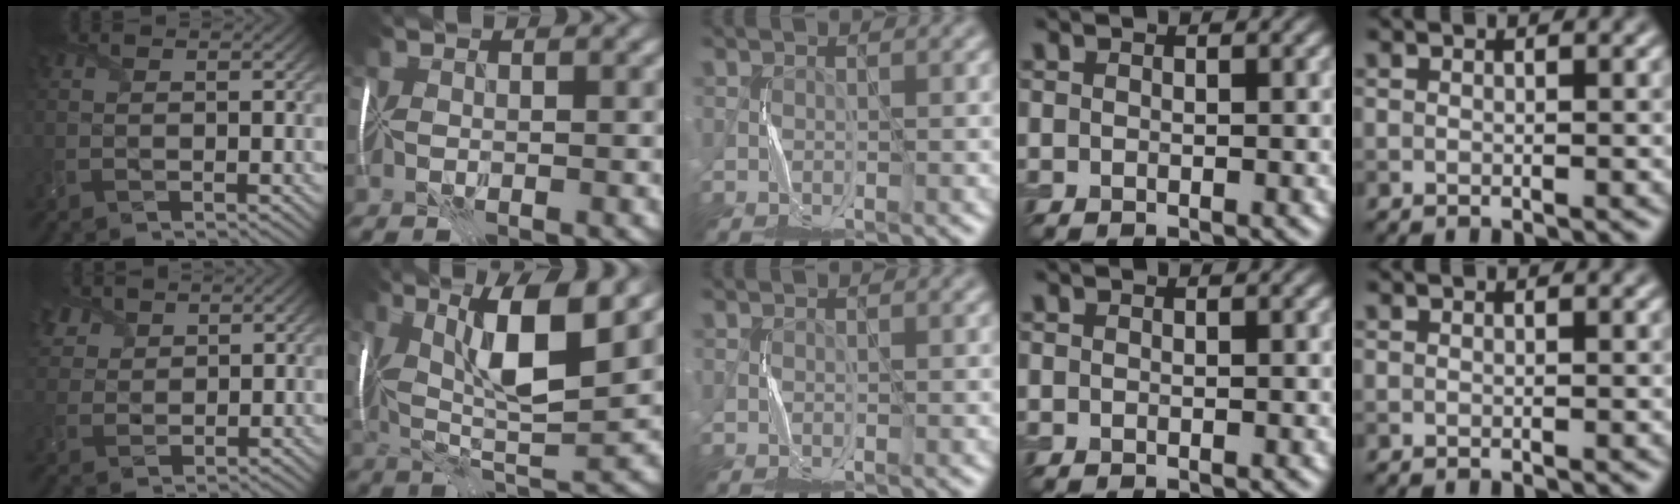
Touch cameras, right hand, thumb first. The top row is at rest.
{"thumb": {"total": 4.8, "force": [3.3, 2.9, 1.8], "torque": [-0.060, 0.009, 0.064]}, "index": {"total": 9.3, "force": [3.0, 2.3, 8.5], "torque": [-0.153, 0.003, 0.051]}}